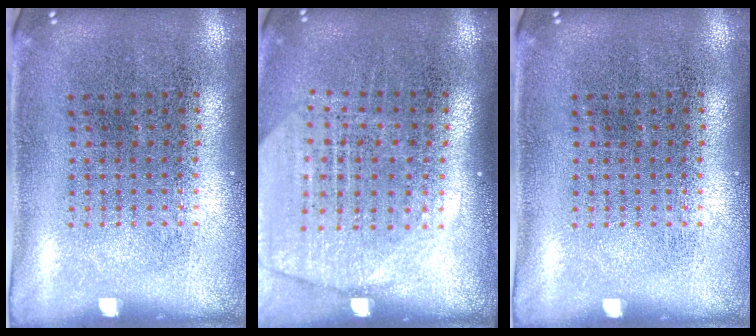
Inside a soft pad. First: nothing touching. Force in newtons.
{"total": 1.9, "press": 1.6, "slide": 1.0}
{"total": 0.0}